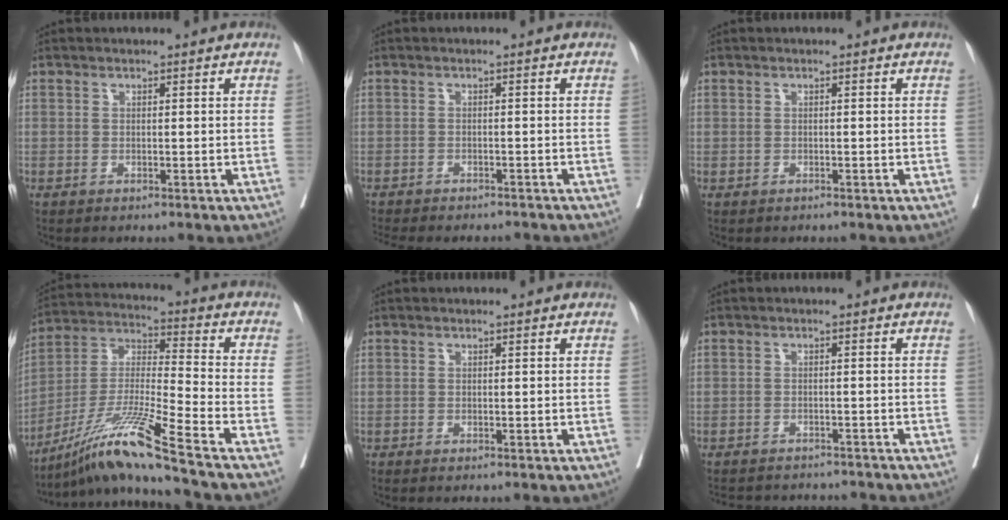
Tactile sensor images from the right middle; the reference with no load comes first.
{"total": 9.6, "force": [-8.6, 2.4, 3.5], "torque": [-0.059, -0.007, -0.109]}
{"total": 0.0}
{"total": 14.9, "force": [-11.0, -2.6, 9.6], "torque": [-0.195, -0.017, -0.203]}
{"total": 0.0}
{"total": 10.0, "force": [-9.4, 2.6, 2.4], "torque": [-0.045, 0.009, -0.111]}